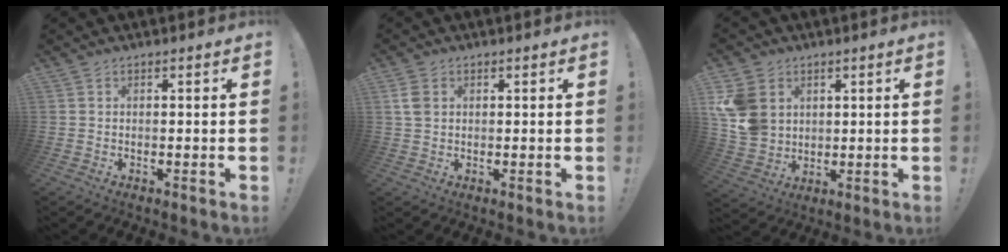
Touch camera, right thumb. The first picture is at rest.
{"total": 4.2, "force": [1.4, 2.9, 2.7], "torque": [-0.054, 0.002, 0.027]}
{"total": 12.1, "force": [3.7, 10.0, 5.6], "torque": [-0.120, -0.012, 0.079]}